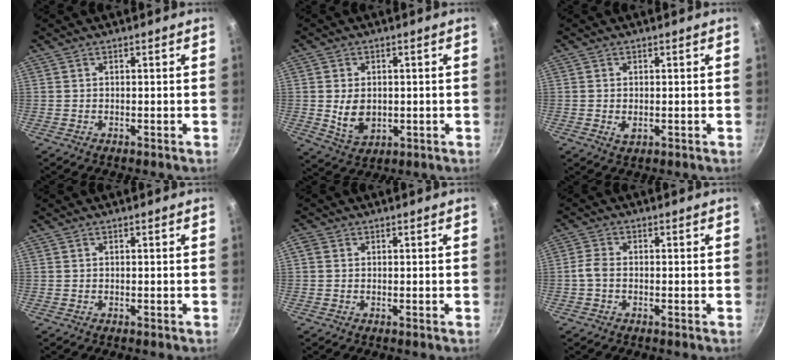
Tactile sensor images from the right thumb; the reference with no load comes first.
{"total": 7.0, "force": [-0.1, 5.0, 4.9], "torque": [-0.077, -0.009, 0.010]}
{"total": 2.1, "force": [-0.3, 1.4, 1.6], "torque": [-0.028, -0.004, -0.002]}
{"total": 0.0}
{"total": 1.3, "force": [0.2, 1.1, 0.7], "torque": [-0.015, 0.004, 0.001]}
{"total": 2.6, "force": [-0.8, 1.5, 1.9], "torque": [-0.045, 0.012, -0.024]}